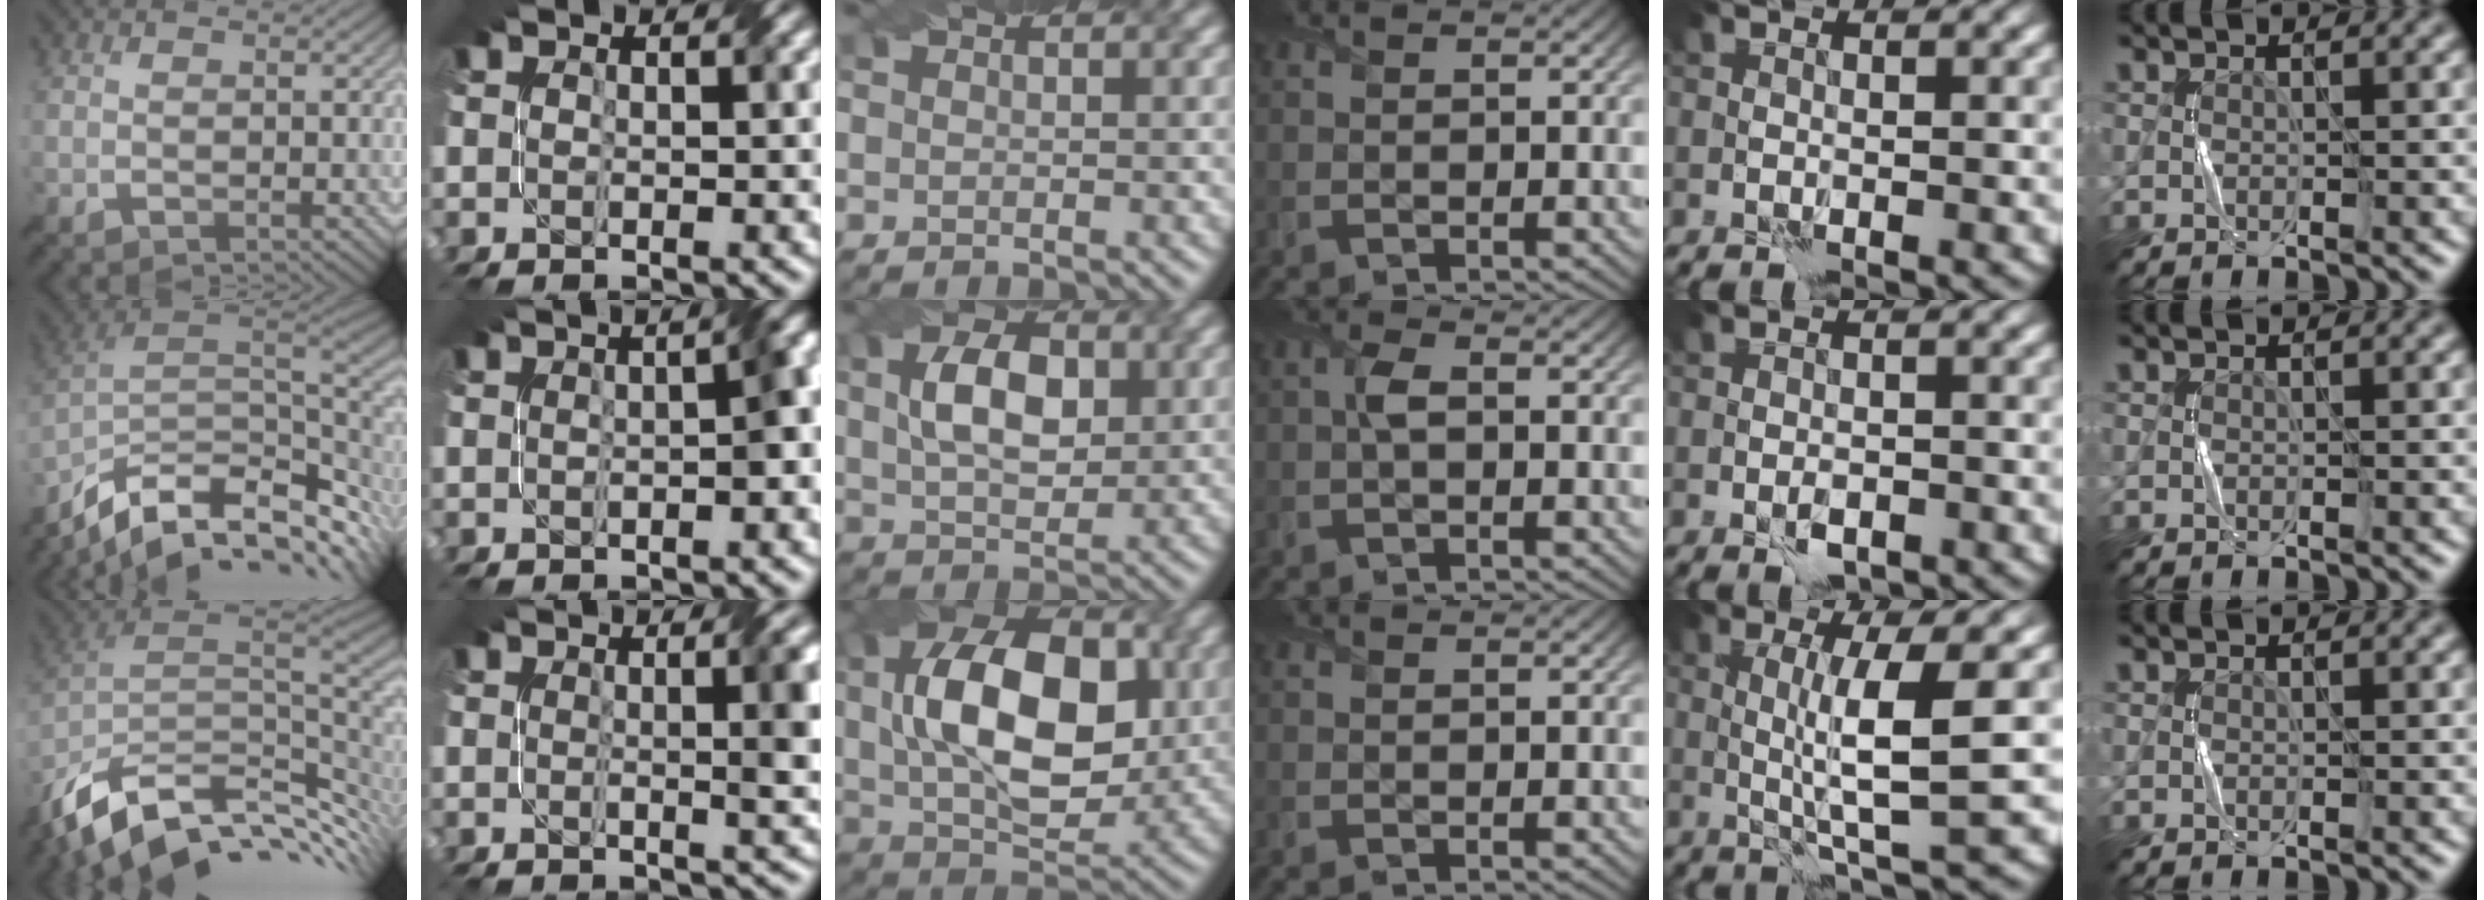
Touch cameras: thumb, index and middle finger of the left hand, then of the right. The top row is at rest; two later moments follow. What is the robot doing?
{"motion": "twist", "object": "screw"}